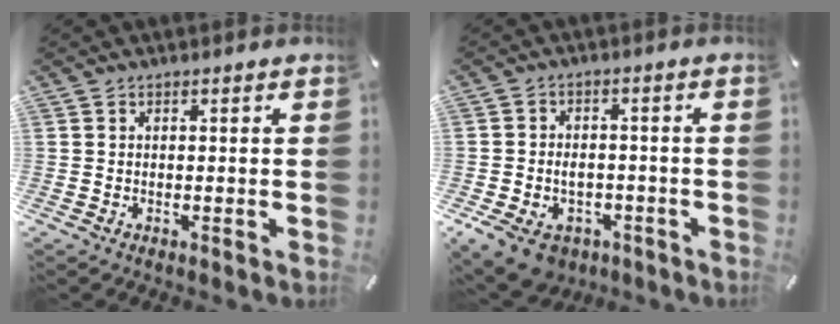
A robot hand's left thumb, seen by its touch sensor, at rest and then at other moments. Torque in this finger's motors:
{"motor_torque": [0.86, 1.93, 0.41, 0.29, 0.15]}